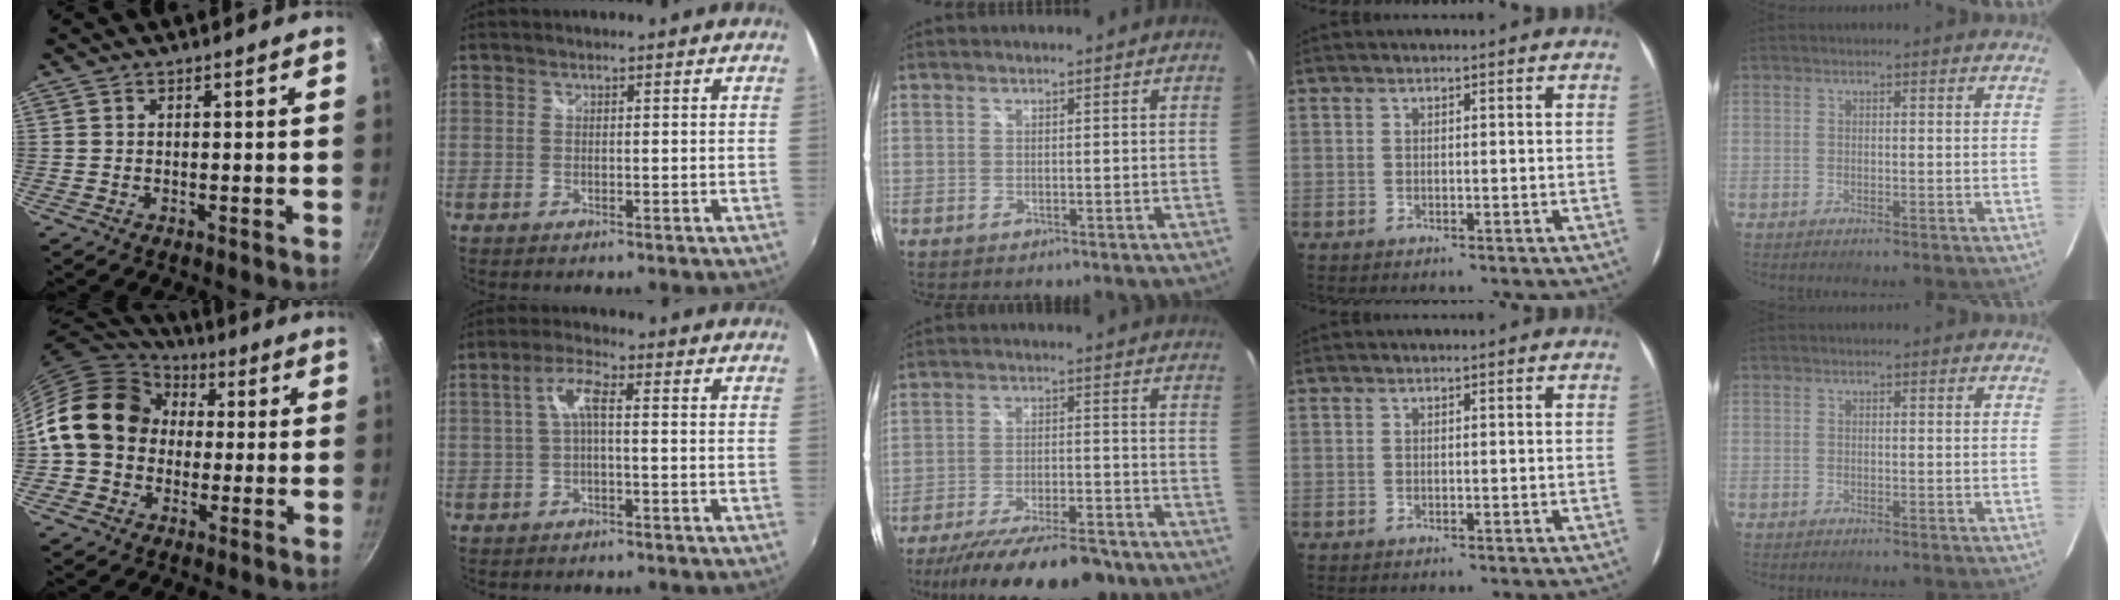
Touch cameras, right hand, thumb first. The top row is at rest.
{"thumb": {"total": 16.1, "force": [1.5, 13.4, 8.9], "torque": [-0.123, 0.036, 0.015]}, "index": {"total": 4.5, "force": [-0.2, 1.0, 4.4], "torque": [-0.091, 0.011, -0.003]}, "middle": {"total": 20.2, "force": [-16.6, 4.8, 10.5], "torque": [-0.193, -0.039, -0.243]}}